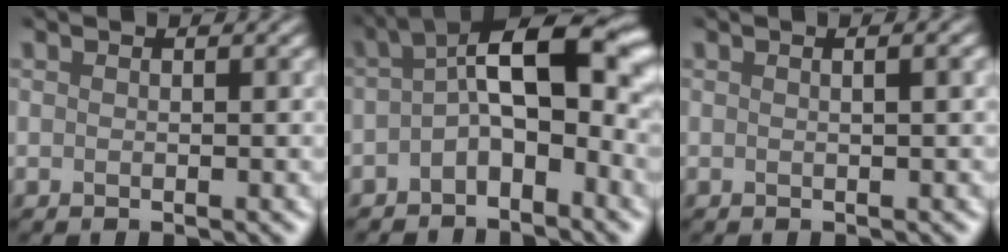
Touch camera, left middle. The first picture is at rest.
{"total": 5.8, "force": [-0.9, 1.8, 5.5], "torque": [-0.101, 0.027, -0.019]}
{"total": 2.5, "force": [0.8, 1.3, 1.9], "torque": [0.001, 0.014, -0.014]}